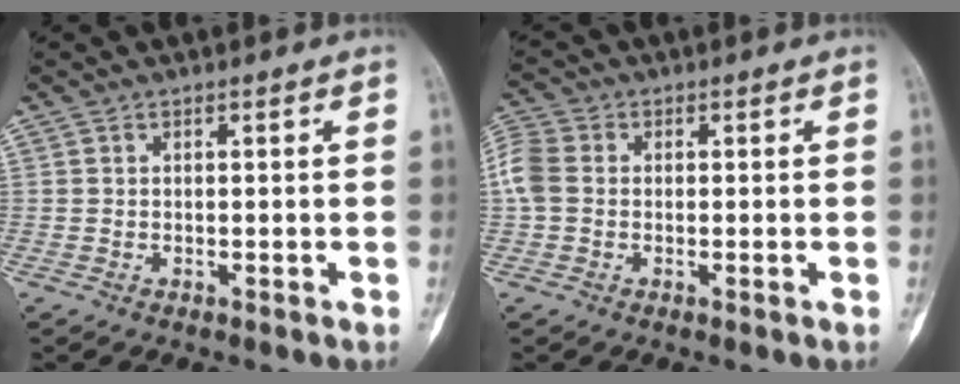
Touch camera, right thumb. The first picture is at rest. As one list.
[{"total": 5.9, "force": [-0.1, 4.6, 3.7], "torque": [-0.090, 0.014, -0.011]}]